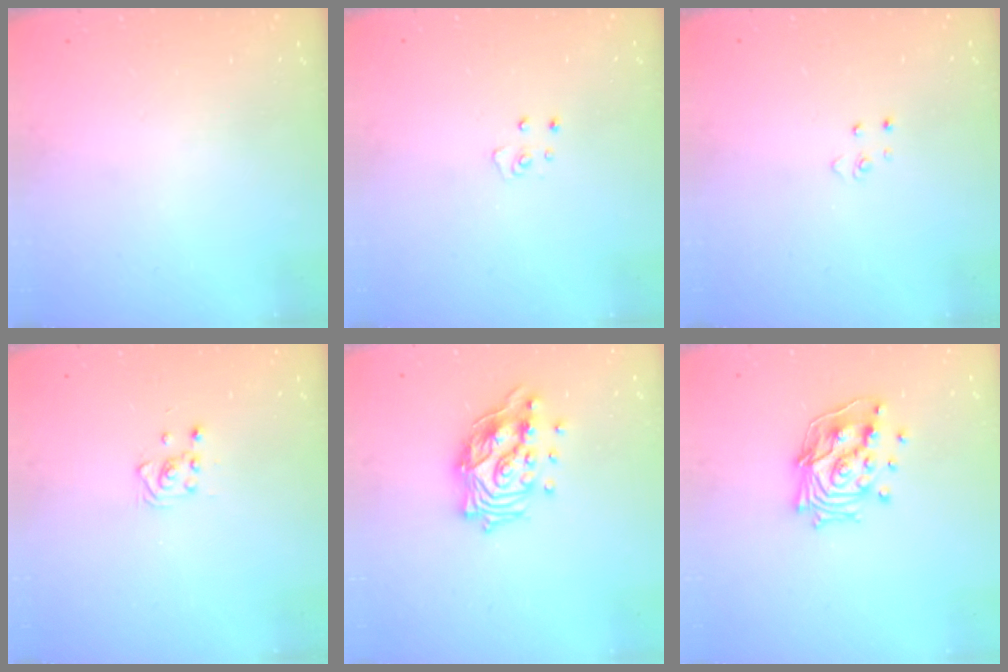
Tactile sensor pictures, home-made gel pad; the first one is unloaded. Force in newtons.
{"total": 3.8, "press": 3.8, "slide": 0.3}
{"total": 2.8, "press": 2.8, "slide": 0.3}
{"total": 3.7, "press": 3.6, "slide": 0.5}
{"total": 15.2, "press": 15.2, "slide": 1.1}
{"total": 14.9, "press": 14.8, "slide": 1.4}